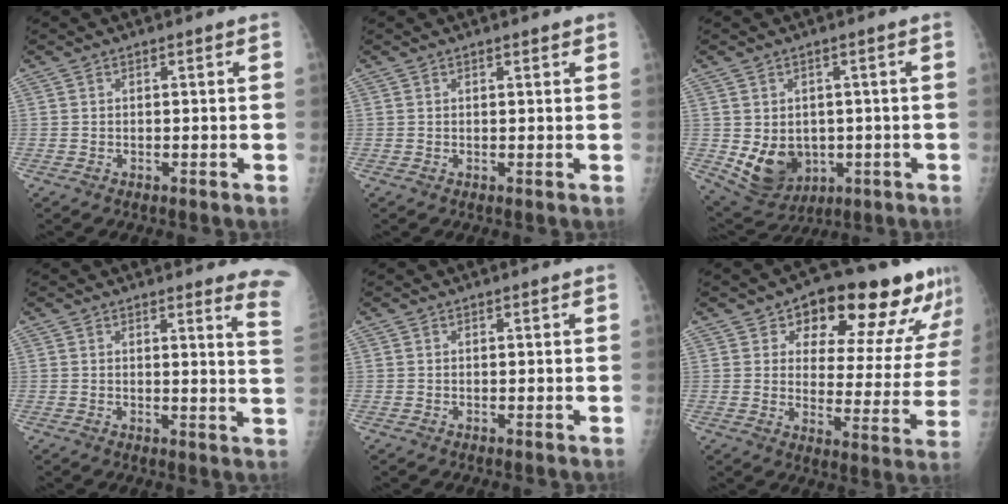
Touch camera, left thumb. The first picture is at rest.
{"total": 1.2, "force": [0.9, 0.3, 0.8], "torque": [-0.009, -0.002, 0.012]}
{"total": 9.7, "force": [-1.2, 7.8, 5.6], "torque": [-0.070, -0.008, 0.007]}
{"total": 7.9, "force": [7.7, 0.3, 2.0], "torque": [-0.002, -0.090, 0.053]}
{"total": 0.0}
{"total": 19.1, "force": [12.7, 8.8, 11.2], "torque": [-0.095, -0.055, 0.166]}